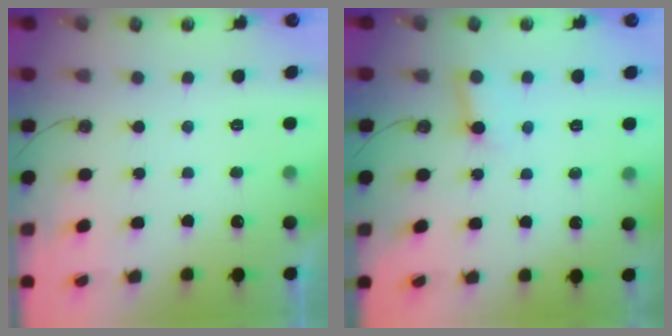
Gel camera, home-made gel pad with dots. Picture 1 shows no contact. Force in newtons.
{"total": 4.1, "press": 4.1, "slide": 0.6}